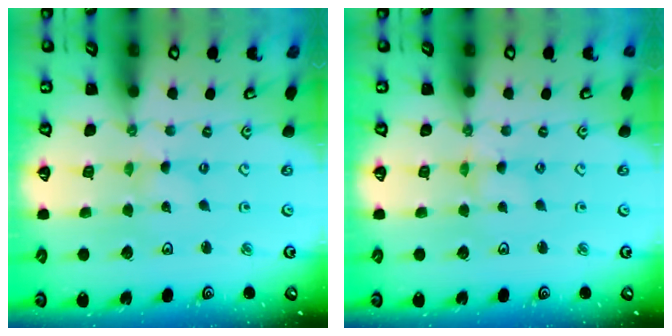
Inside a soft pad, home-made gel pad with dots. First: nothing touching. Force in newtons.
{"total": 1.7, "press": 1.7, "slide": 0.2}